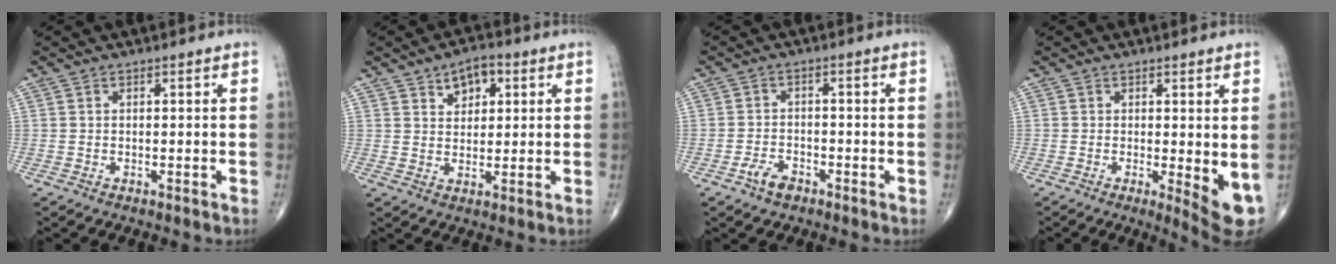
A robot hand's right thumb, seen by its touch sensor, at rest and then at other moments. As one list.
[{"total": 5.9, "force": [2.8, 3.7, 3.7], "torque": [-0.028, -0.008, 0.039]}, {"total": 3.5, "force": [-2.2, 1.9, 1.9], "torque": [-0.029, 0.013, -0.041]}, {"total": 6.4, "force": [-0.6, 1.7, 6.2], "torque": [-0.076, -0.015, -0.006]}]